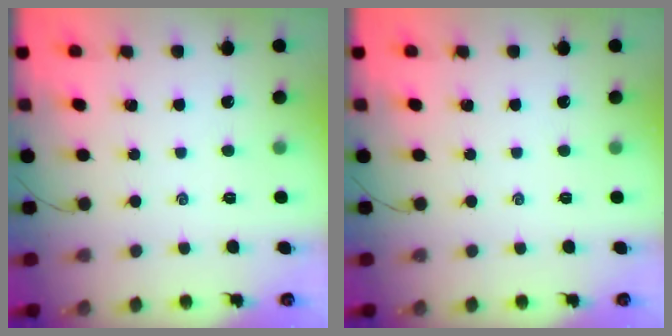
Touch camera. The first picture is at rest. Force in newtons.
{"total": 0.0}